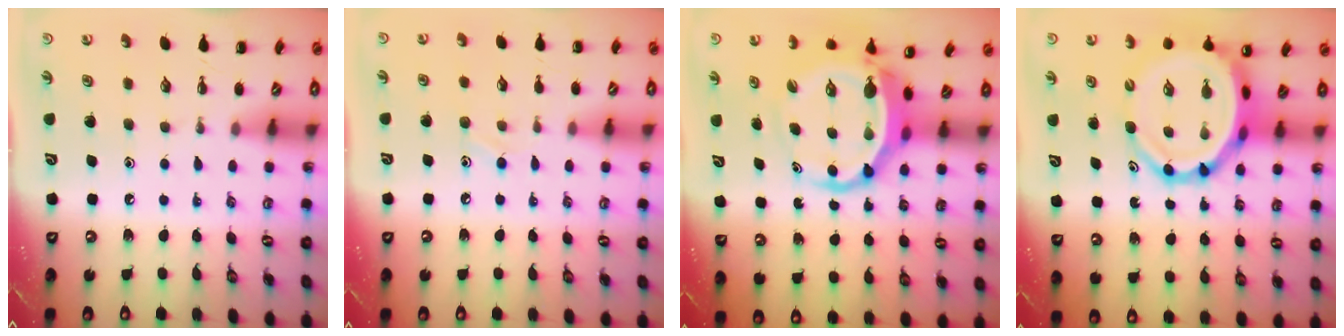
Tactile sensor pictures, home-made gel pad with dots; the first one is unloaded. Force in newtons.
{"total": 5.8, "press": 5.5, "slide": 1.8}
{"total": 8.0, "press": 7.7, "slide": 2.2}
{"total": 11.2, "press": 10.7, "slide": 3.4}